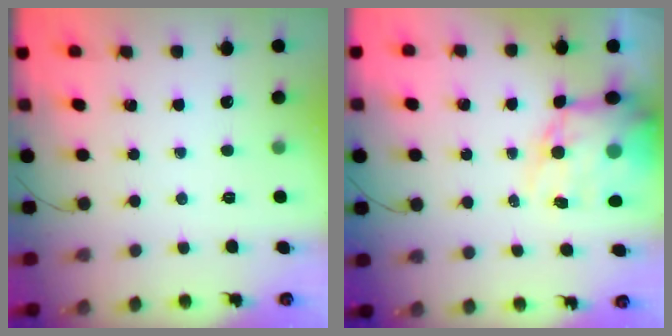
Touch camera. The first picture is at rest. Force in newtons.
{"total": 13.3, "press": 12.8, "slide": 3.8}